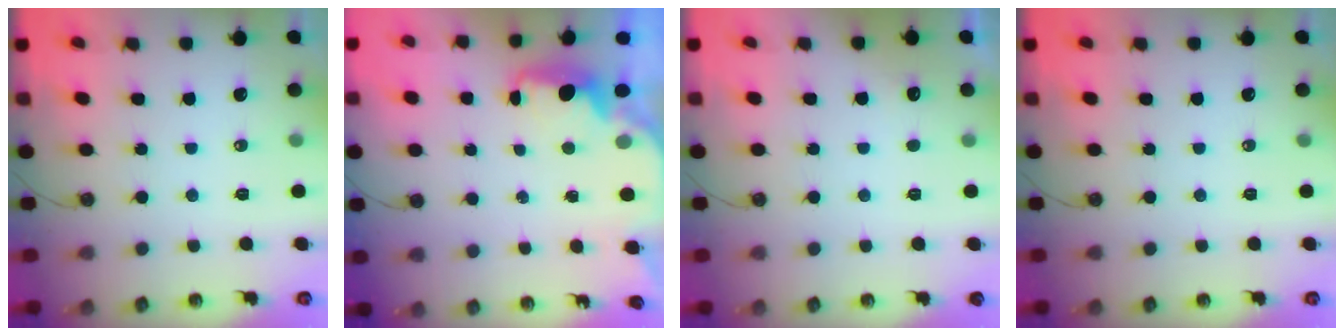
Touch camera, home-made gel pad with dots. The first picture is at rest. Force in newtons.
{"total": 2.4, "press": 2.3, "slide": 0.8}
{"total": 2.6, "press": 2.4, "slide": 0.9}
{"total": 0.0}